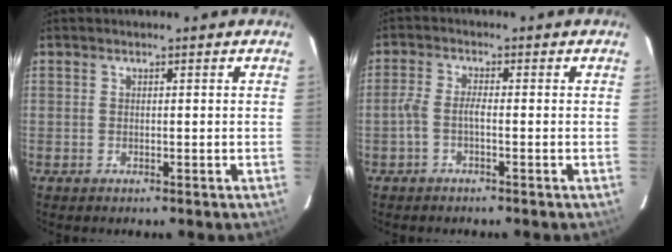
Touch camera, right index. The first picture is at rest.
{"total": 2.5, "force": [-1.2, 0.5, 2.2], "torque": [-0.054, 0.007, -0.029]}